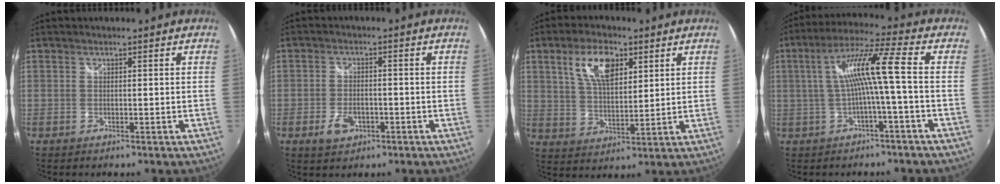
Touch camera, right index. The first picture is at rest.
{"total": 4.9, "force": [-2.2, 3.0, 3.2], "torque": [-0.073, -0.003, -0.037]}
{"total": 9.9, "force": [4.6, 4.6, 7.4], "torque": [-0.140, 0.014, 0.086]}
{"total": 9.3, "force": [-1.1, -0.6, 9.2], "torque": [-0.181, 0.013, -0.012]}